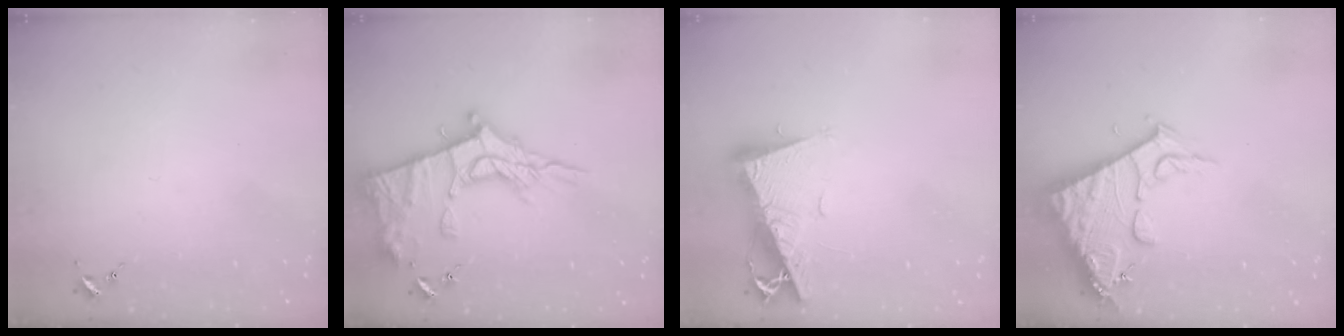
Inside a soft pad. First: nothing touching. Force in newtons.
{"total": 18.5, "press": 18.4, "slide": 1.5}
{"total": 11.2, "press": 11.1, "slide": 1.3}
{"total": 15.8, "press": 15.7, "slide": 1.6}